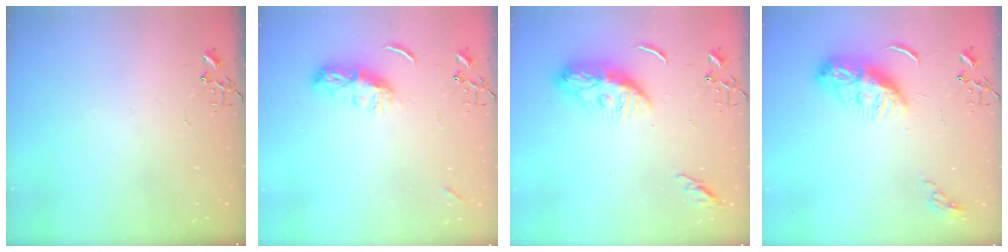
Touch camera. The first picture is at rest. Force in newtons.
{"total": 7.4, "press": 7.4, "slide": 0.5}
{"total": 10.8, "press": 10.7, "slide": 1.0}
{"total": 10.9, "press": 10.9, "slide": 0.4}